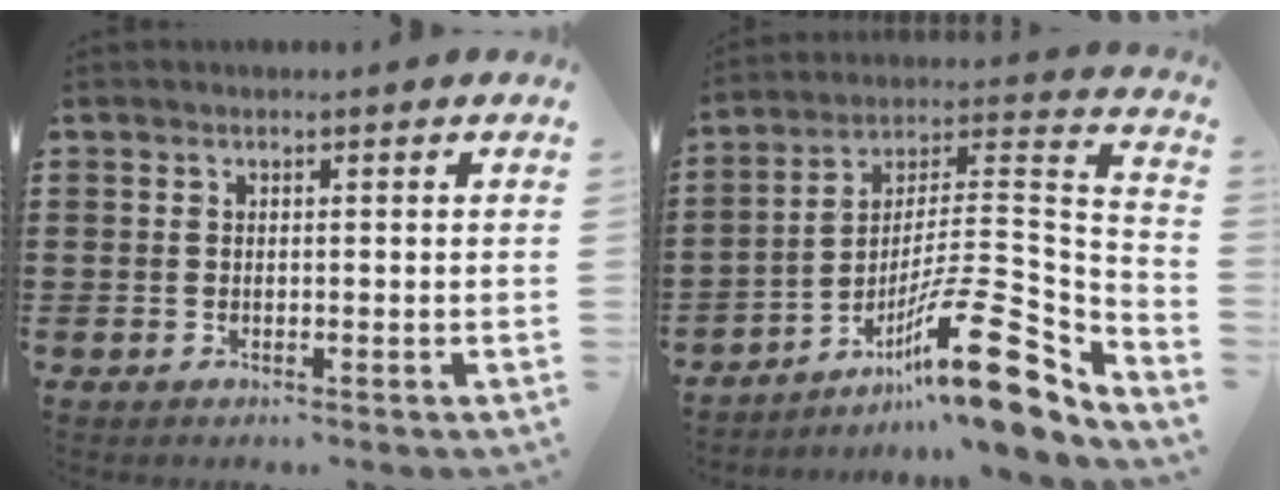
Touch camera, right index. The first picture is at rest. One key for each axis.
{"total": 16.3, "fx": -9.3, "fy": 3.3, "fz": 13.0, "tx": -0.196, "ty": 0.009, "tz": -0.160}